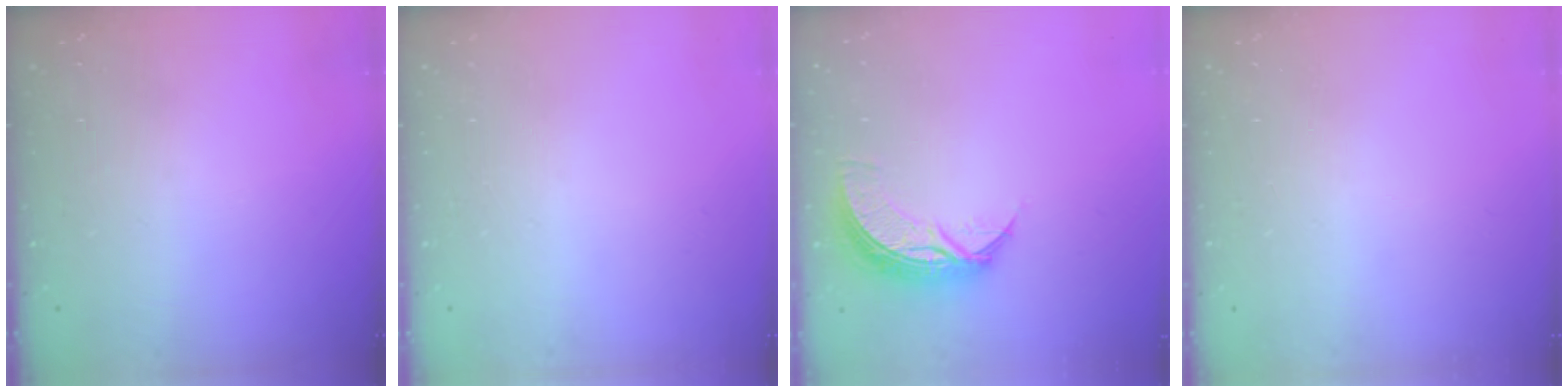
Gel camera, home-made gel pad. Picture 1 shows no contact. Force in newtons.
{"total": 0.0}
{"total": 8.3, "press": 8.2, "slide": 0.3}
{"total": 0.0}